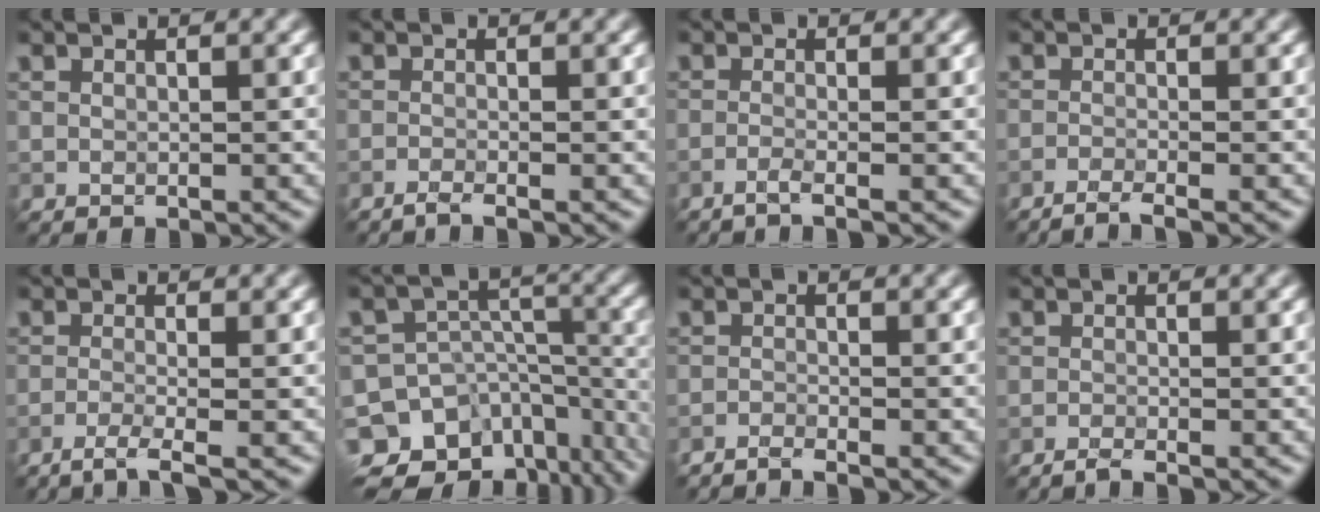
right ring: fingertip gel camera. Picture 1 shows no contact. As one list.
[{"total": 1.4, "force": [-1.1, 0.2, 0.9], "torque": [-0.018, -0.002, -0.029]}, {"total": 1.5, "force": [-0.9, 0.2, 1.2], "torque": [-0.016, -0.001, -0.030]}, {"total": 2.8, "force": [-2.1, 0.4, 1.8], "torque": [-0.036, 0.003, -0.047]}, {"total": 2.5, "force": [-1.6, 0.4, 1.9], "torque": [-0.034, -0.001, -0.047]}, {"total": 15.5, "force": [-9.1, 11.4, 5.3], "torque": [-0.118, -0.024, -0.106]}, {"total": 1.9, "force": [-1.7, 0.1, 0.8], "torque": [-0.022, 0.001, -0.040]}, {"total": 1.5, "force": [-1.2, 0.1, 0.9], "torque": [-0.019, -0.001, -0.029]}]